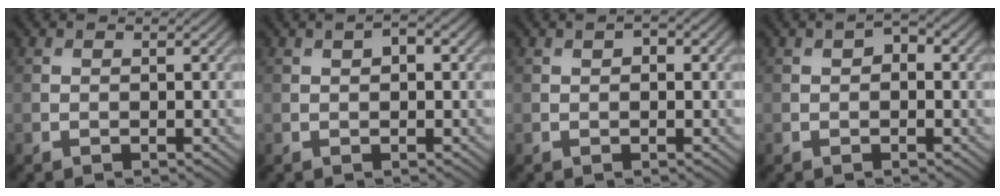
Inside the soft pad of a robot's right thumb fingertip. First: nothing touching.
{"total": 1.9, "force": [0.6, 0.8, 1.6], "torque": [-0.026, 0.003, 0.011]}
{"total": 1.3, "force": [0.4, 0.6, 1.1], "torque": [-0.017, 0.002, 0.005]}
{"total": 1.5, "force": [0.1, 0.8, 1.2], "torque": [-0.018, 0.003, 0.000]}